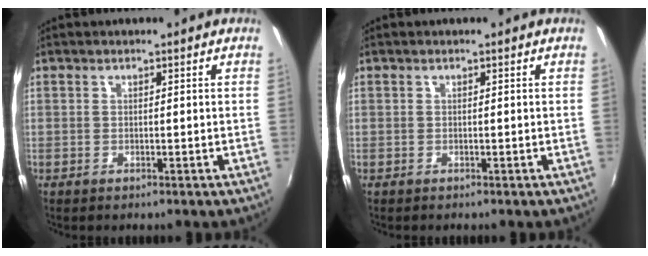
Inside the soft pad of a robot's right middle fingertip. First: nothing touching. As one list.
[{"total": 0.0}]